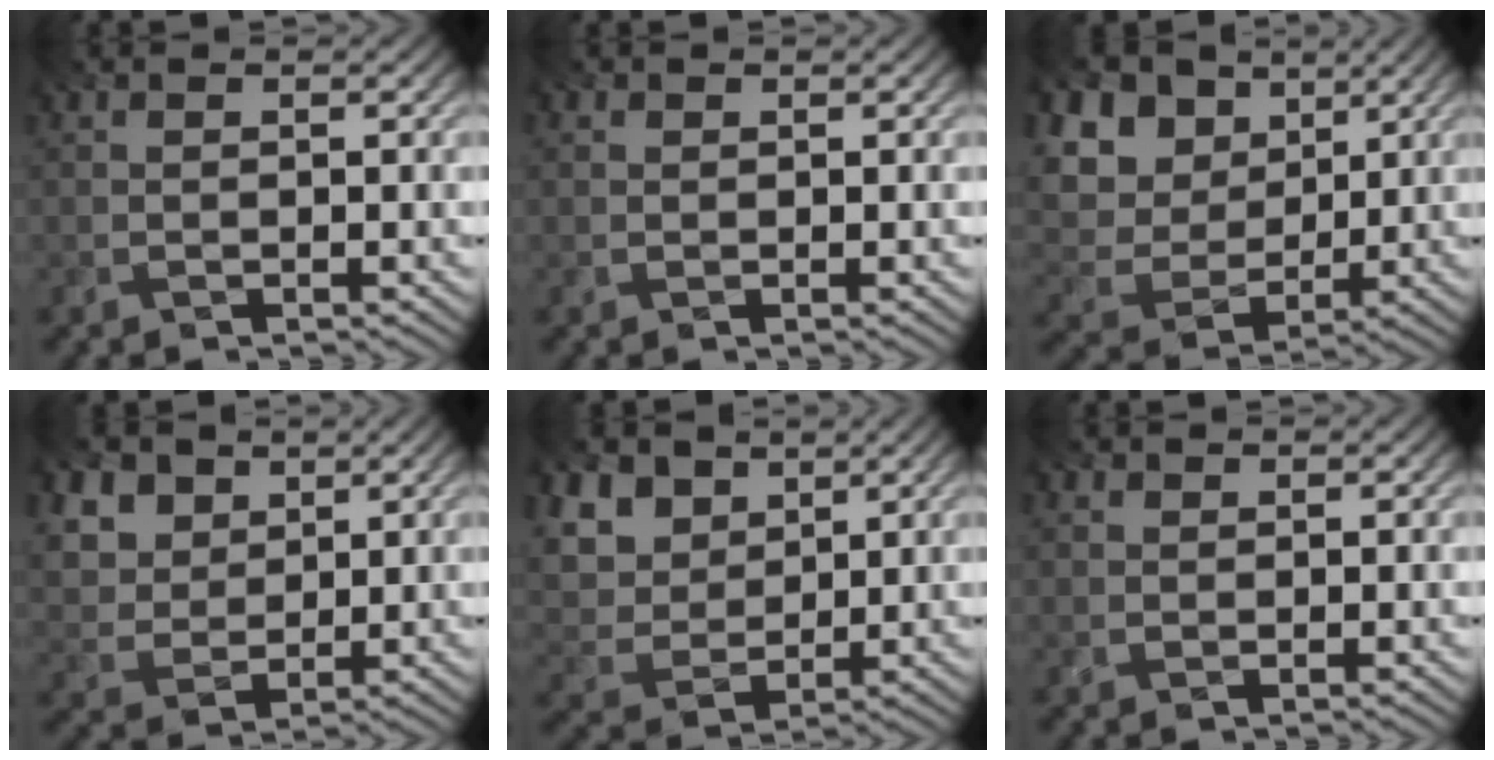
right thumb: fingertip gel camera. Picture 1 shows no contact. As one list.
[{"total": 0.8, "force": [0.4, 0.6, 0.2], "torque": [-0.006, 0.000, 0.009]}, {"total": 12.5, "force": [4.3, 10.1, 6.0], "torque": [-0.213, 0.043, 0.096]}, {"total": 7.6, "force": [3.7, 5.8, 3.4], "torque": [-0.132, -0.010, 0.085]}, {"total": 8.5, "force": [4.0, 6.3, 4.0], "torque": [-0.153, 0.010, 0.087]}, {"total": 1.1, "force": [0.6, 0.9, 0.3], "torque": [-0.008, -0.001, 0.015]}]